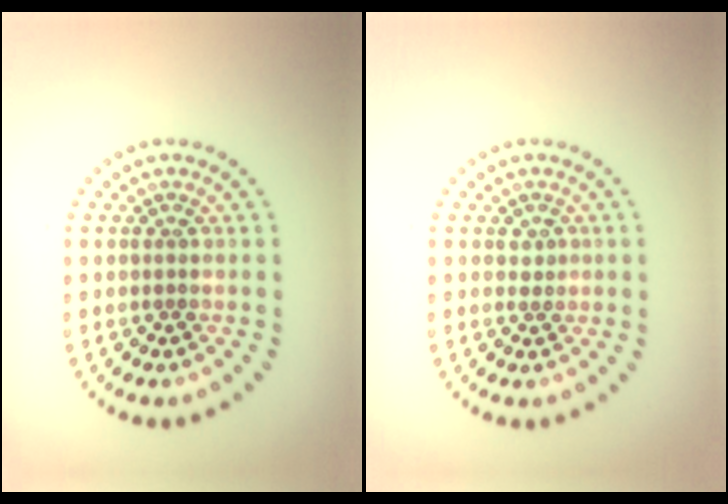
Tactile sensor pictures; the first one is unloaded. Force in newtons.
{"total": 0.9, "press": 0.8, "slide": 0.3}